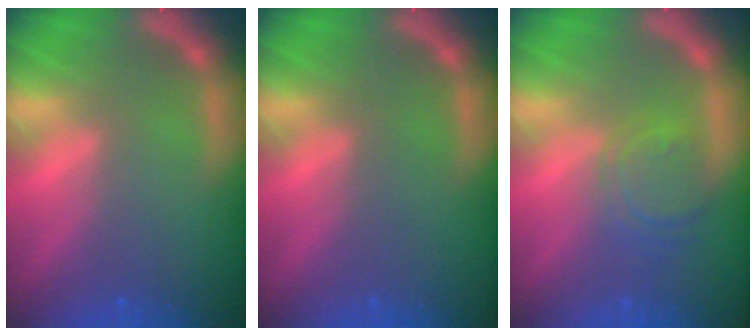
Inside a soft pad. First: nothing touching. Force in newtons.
{"total": 0.0}
{"total": 4.0}